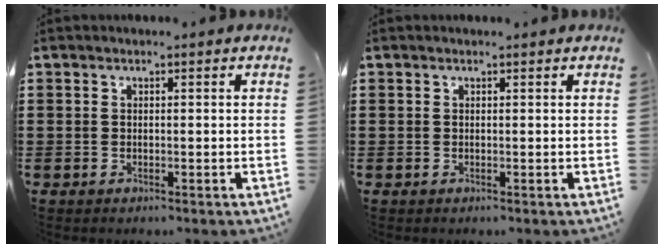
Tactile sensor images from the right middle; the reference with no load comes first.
{"total": 0.0}